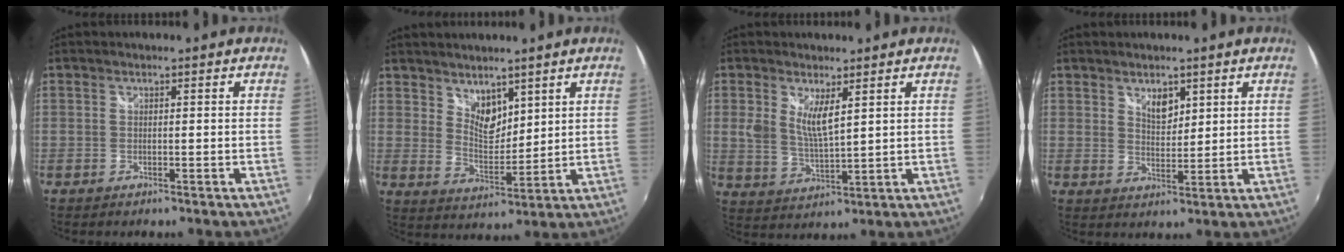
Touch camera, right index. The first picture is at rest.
{"total": 5.9, "force": [4.4, 3.1, 2.5], "torque": [-0.031, -0.005, 0.082]}
{"total": 5.9, "force": [2.5, 2.0, 5.0], "torque": [-0.095, -0.012, 0.050]}
{"total": 4.0, "force": [2.5, 2.2, 2.3], "torque": [-0.032, -0.001, 0.043]}